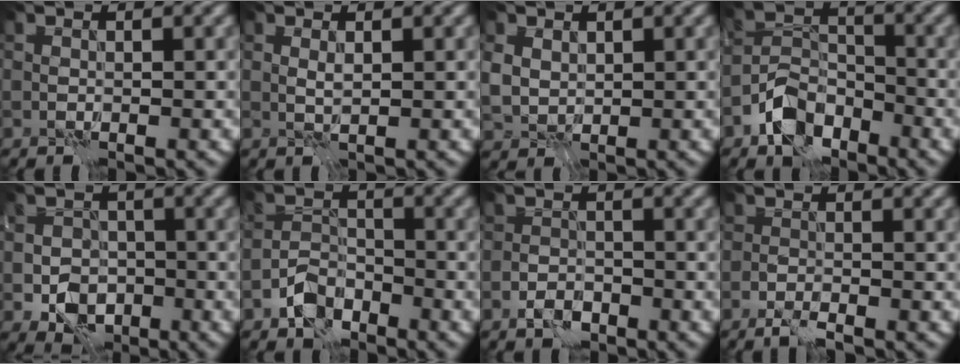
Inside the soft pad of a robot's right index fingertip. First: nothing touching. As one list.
[{"total": 0.7, "force": [0.4, 0.0, 0.6], "torque": [-0.013, 0.000, 0.009]}, {"total": 2.4, "force": [1.0, 1.9, 1.2], "torque": [-0.033, 0.000, 0.020]}, {"total": 5.2, "force": [-3.3, 3.1, 2.4], "torque": [-0.039, 0.003, -0.071]}, {"total": 4.8, "force": [-1.9, 3.7, 2.4], "torque": [-0.026, 0.000, -0.035]}, {"total": 3.5, "force": [-2.4, 2.0, 1.5], "torque": [-0.022, 0.007, -0.052]}, {"total": 1.9, "force": [-1.3, 1.0, 0.9], "torque": [-0.011, 0.005, -0.026]}, {"total": 1.7, "force": [-1.4, 0.3, 1.0], "torque": [-0.022, 0.002, -0.029]}]